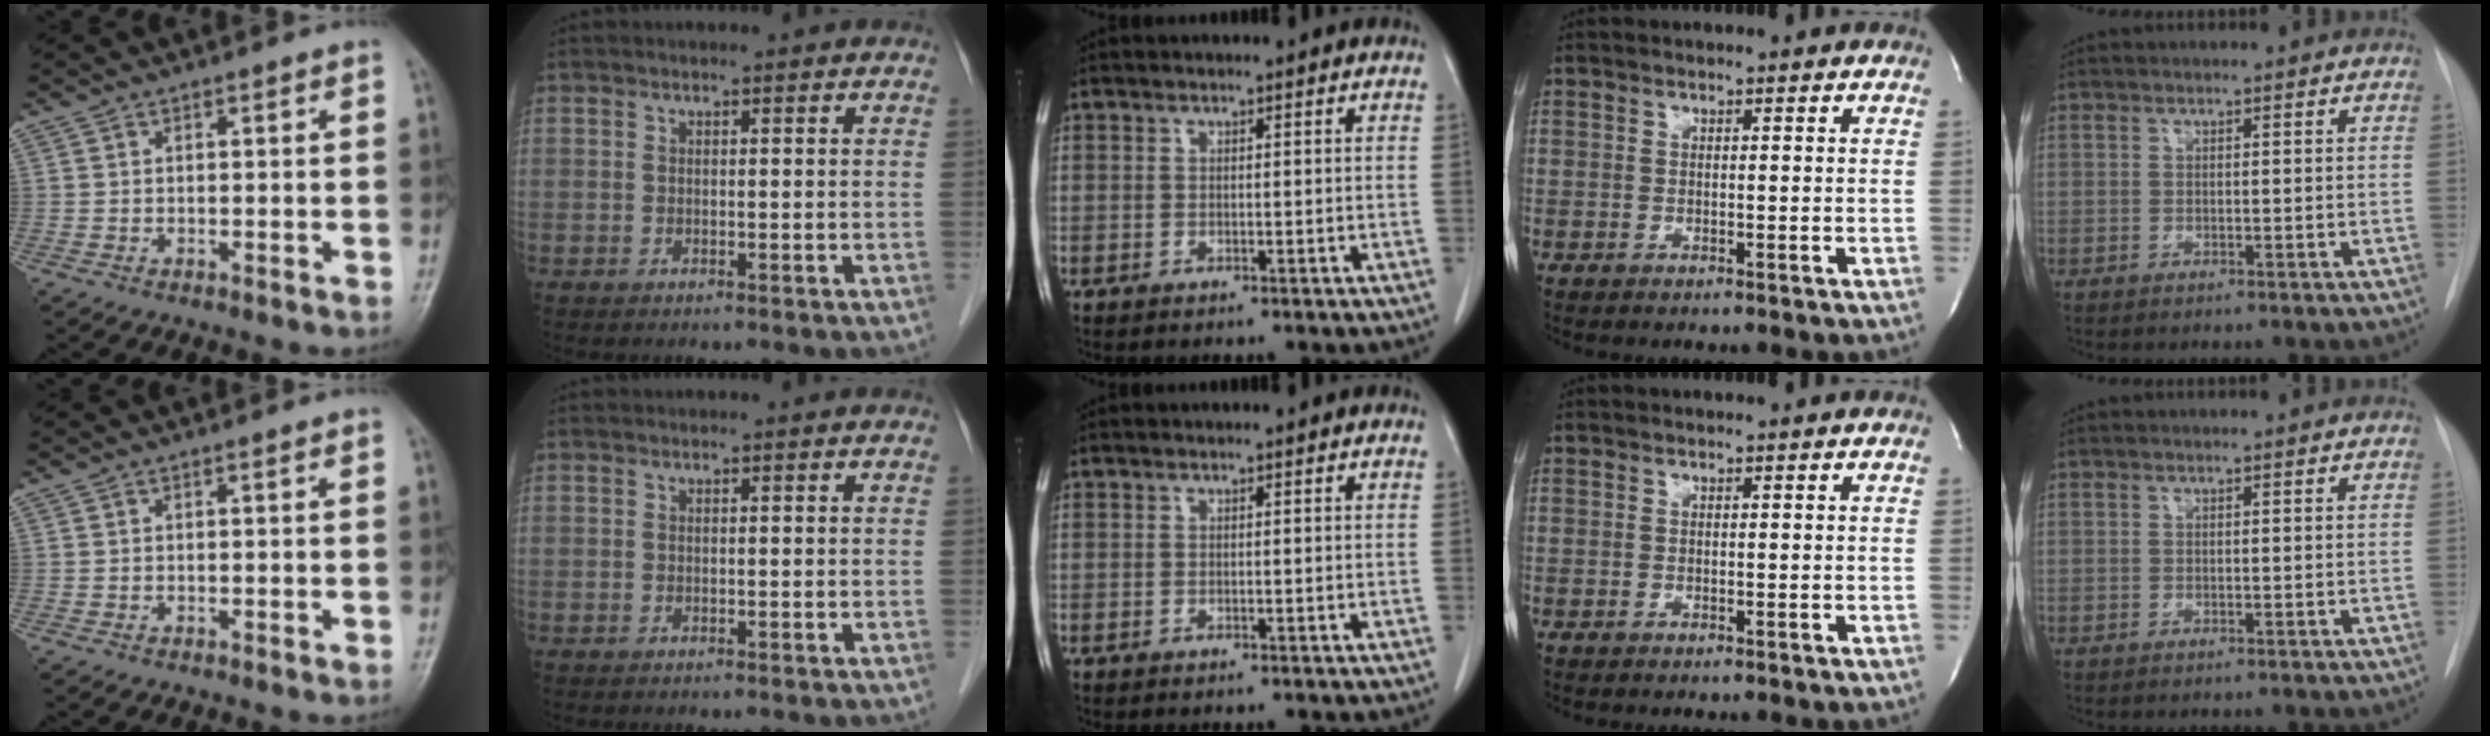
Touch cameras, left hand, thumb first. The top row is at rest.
{}